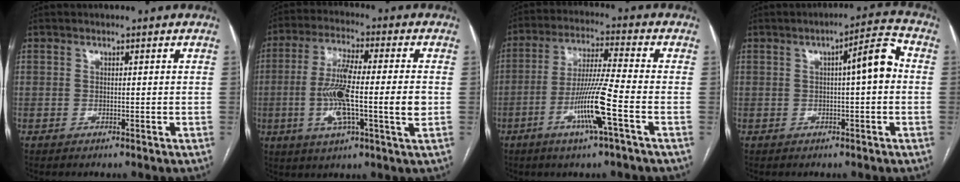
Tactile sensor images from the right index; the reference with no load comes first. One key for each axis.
{"total": 13.4, "fx": -1.5, "fy": 1.1, "fz": 13.3, "tx": -0.250, "ty": 0.002, "tz": -0.031}
{"total": 10.7, "fx": -4.1, "fy": -0.7, "fz": 9.8, "tx": -0.193, "ty": -0.007, "tz": -0.080}
{"total": 6.2, "fx": 0.5, "fy": 0.7, "fz": 6.1, "tx": -0.088, "ty": 0.019, "tz": 0.002}